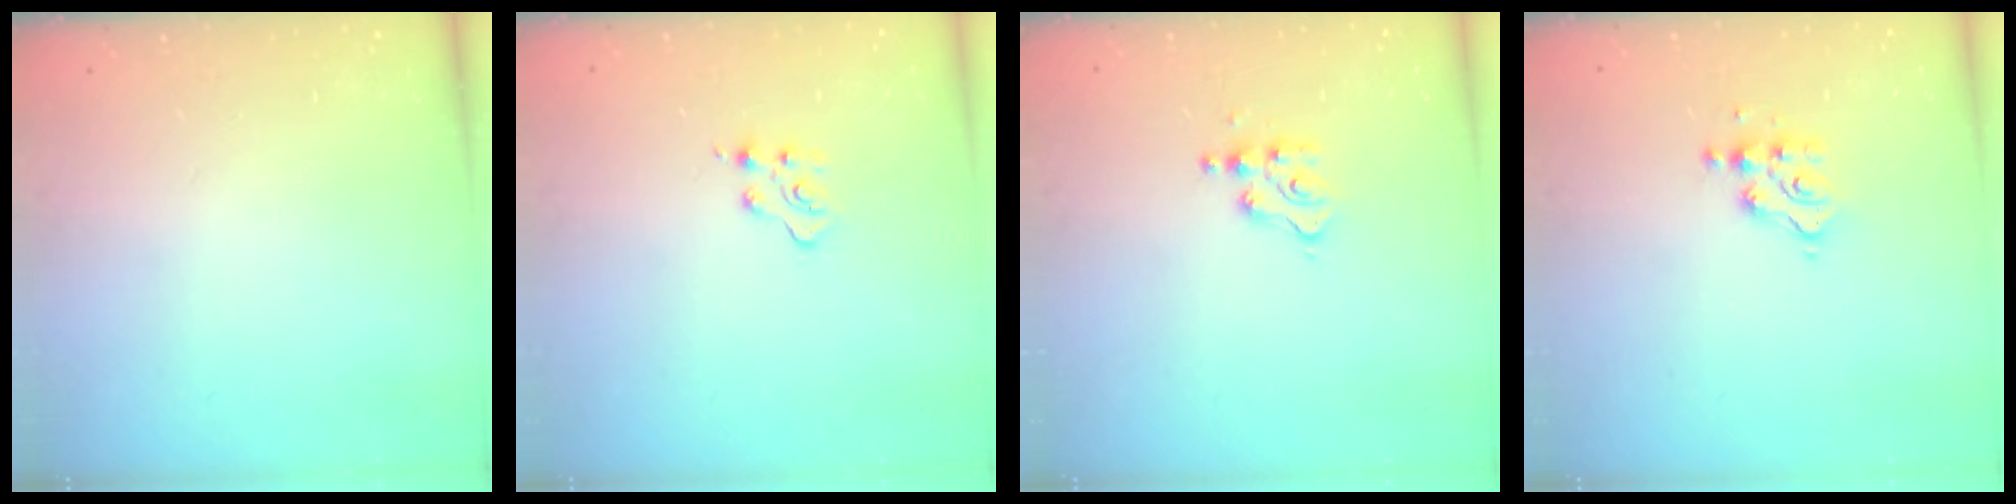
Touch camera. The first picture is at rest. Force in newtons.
{"total": 3.6, "press": 3.6, "slide": 0.4}
{"total": 4.2, "press": 4.1, "slide": 0.5}
{"total": 5.5, "press": 5.5, "slide": 0.3}